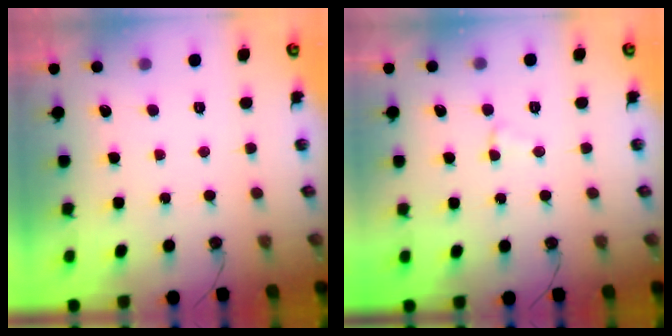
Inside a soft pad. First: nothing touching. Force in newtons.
{"total": 2.5, "press": 2.5, "slide": 0.5}